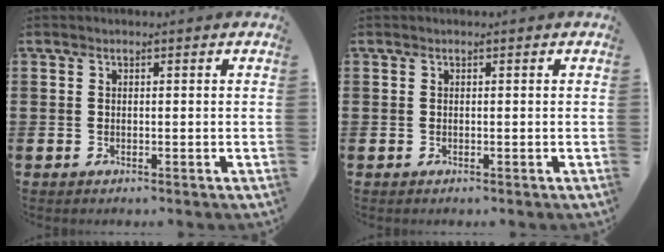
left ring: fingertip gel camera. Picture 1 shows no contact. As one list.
[{"total": 0.0}]